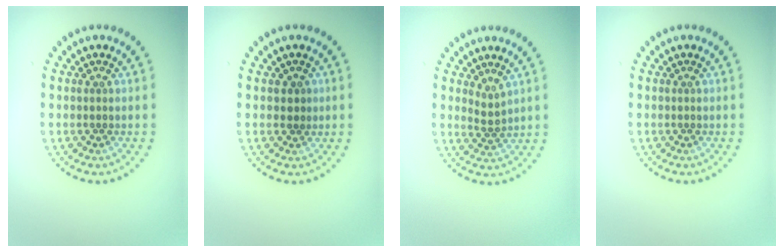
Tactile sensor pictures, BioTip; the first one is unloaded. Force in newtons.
{"total": 1.0, "press": 0.9, "slide": 0.3}
{"total": 1.4, "press": 0.9, "slide": 1.0}
{"total": 0.0}